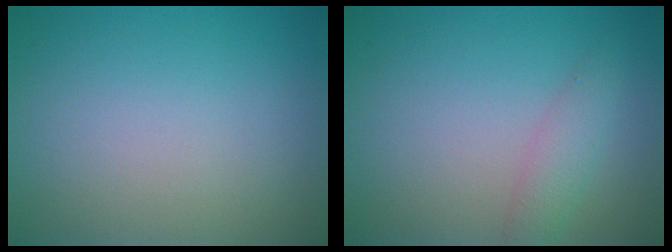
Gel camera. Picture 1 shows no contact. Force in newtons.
{"total": 2.2, "press": 2.2, "slide": 0.1}